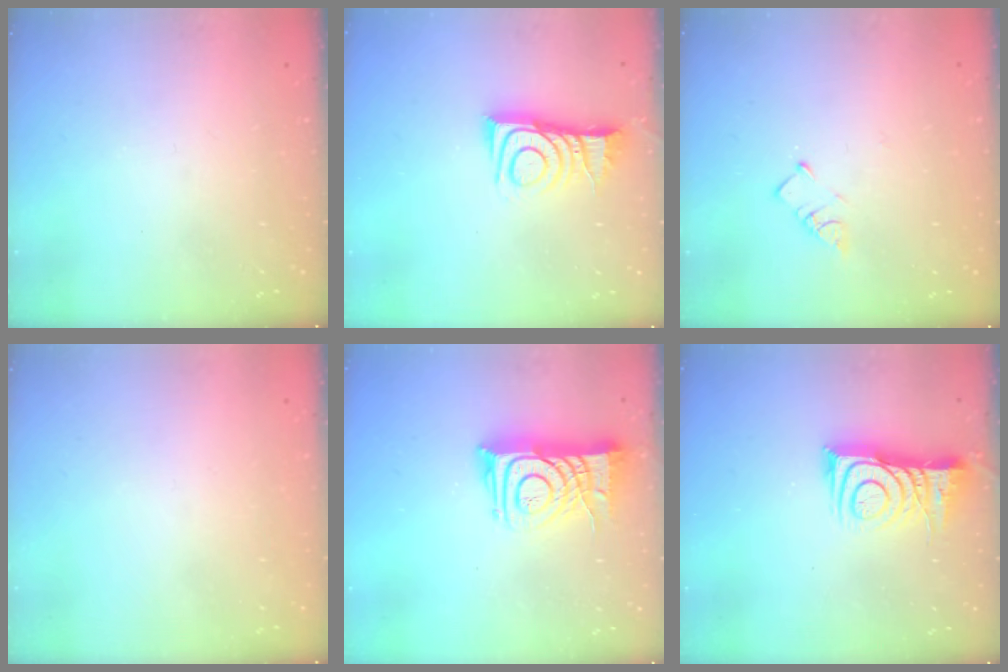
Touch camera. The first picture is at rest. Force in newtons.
{"total": 10.3, "press": 10.3, "slide": 0.1}
{"total": 2.9, "press": 2.9, "slide": 0.2}
{"total": 1.6, "press": 1.6, "slide": 0.1}
{"total": 11.8, "press": 11.7, "slide": 1.1}
{"total": 10.2, "press": 10.1, "slide": 0.9}